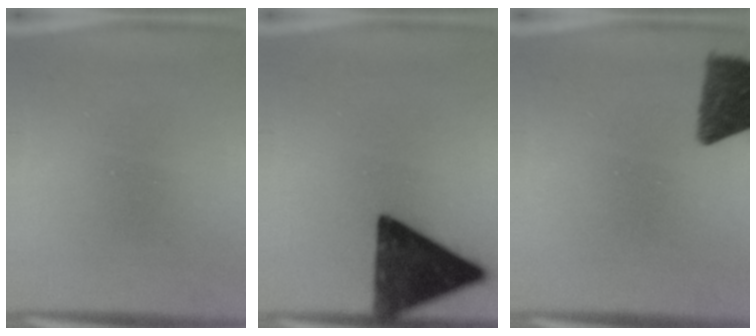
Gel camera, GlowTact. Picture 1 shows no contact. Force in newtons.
{"total": 13.4}
{"total": 10.2}